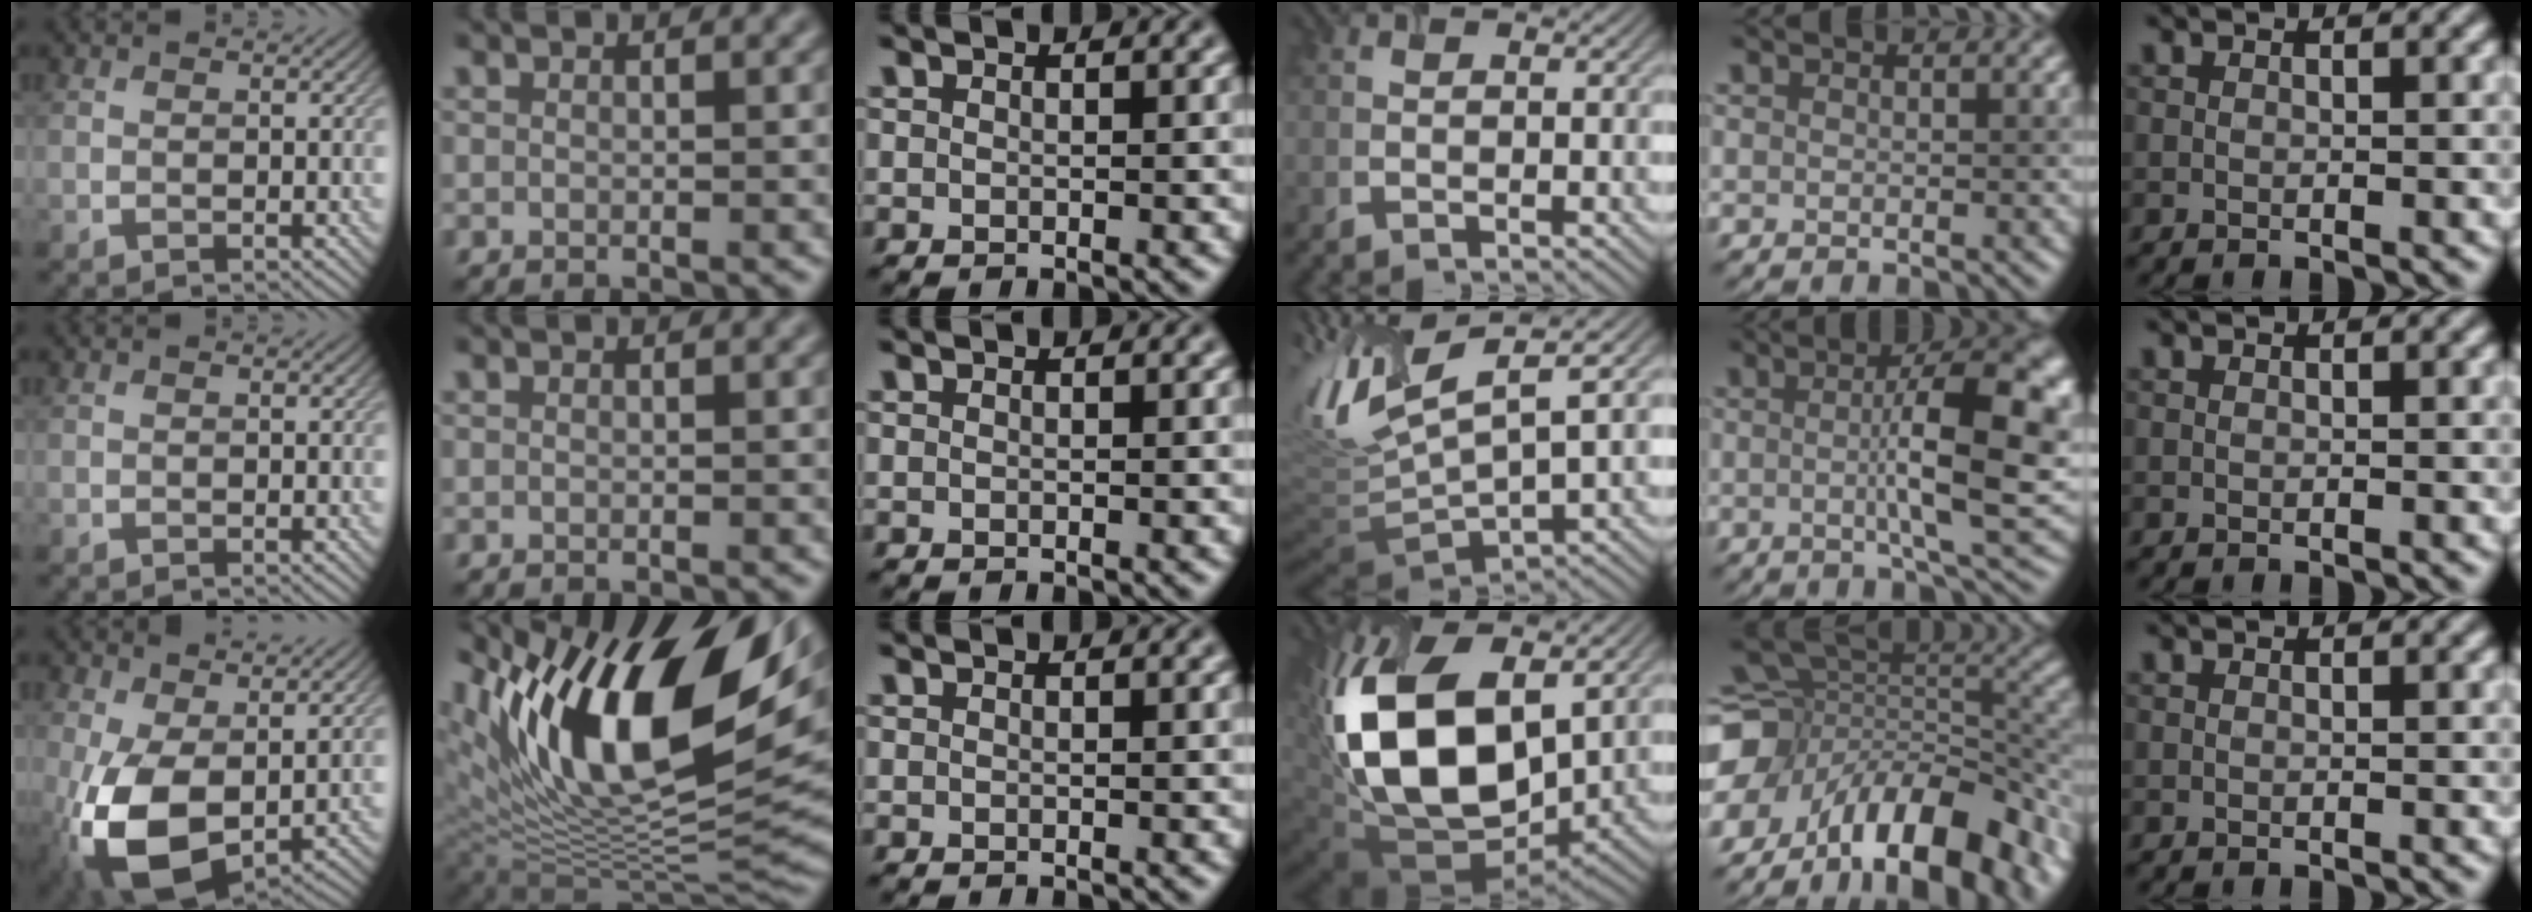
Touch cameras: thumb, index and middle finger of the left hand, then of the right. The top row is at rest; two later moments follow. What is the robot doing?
{"motion": "open", "object": "airpods case & airpods"}